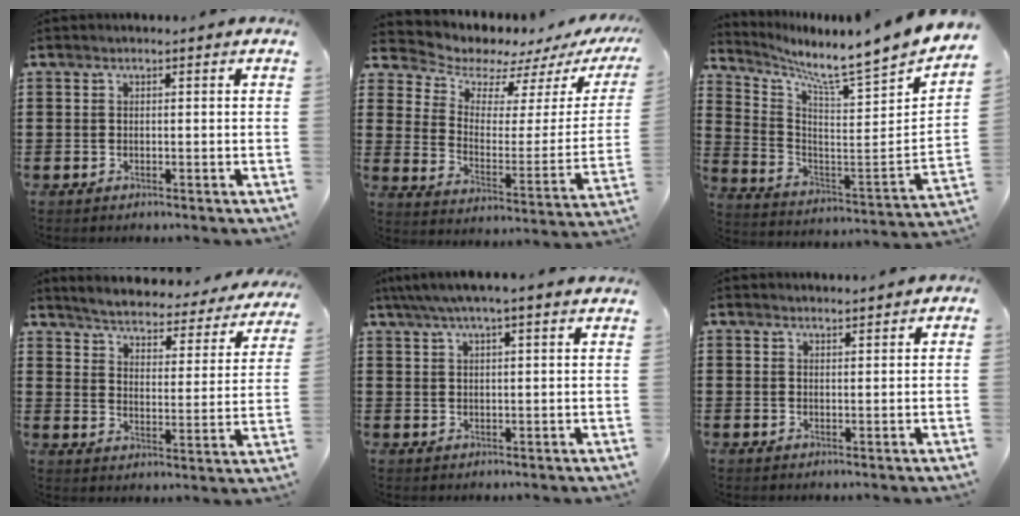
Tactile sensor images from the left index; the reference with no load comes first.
{"total": 5.9, "force": [5.5, 2.1, 0.4], "torque": [-0.040, -0.050, 0.094]}
{"total": 4.9, "force": [4.6, -0.8, 1.6], "torque": [-0.049, -0.077, 0.060]}
{"total": 3.1, "force": [3.1, -0.1, 0.5], "torque": [-0.031, -0.031, 0.043]}
{"total": 3.6, "force": [2.7, 0.4, 2.3], "torque": [-0.051, -0.002, 0.049]}
{"total": 1.4, "force": [1.4, 0.1, 0.1], "torque": [-0.005, 0.002, 0.027]}